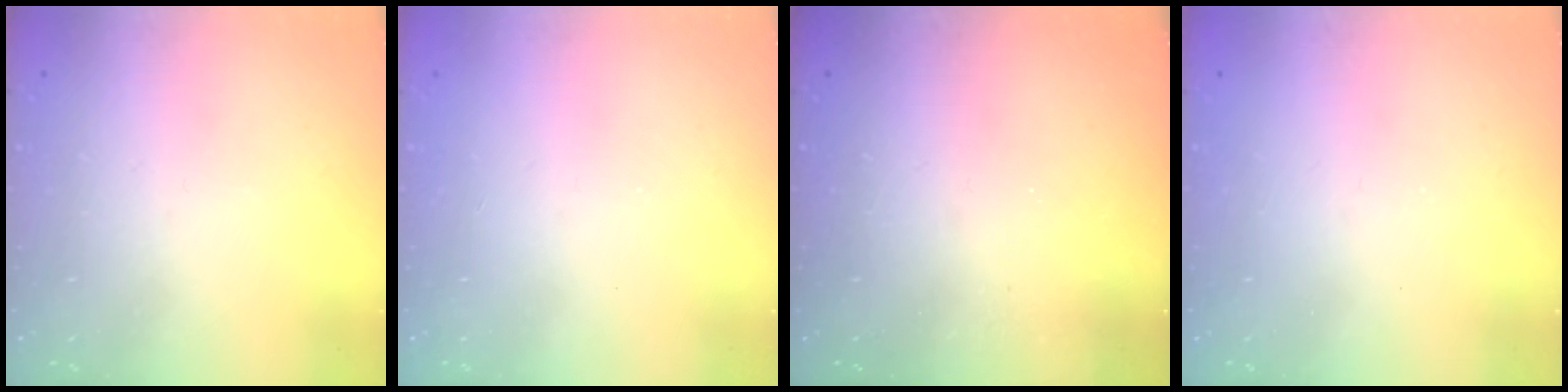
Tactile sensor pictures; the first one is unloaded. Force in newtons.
{"total": 0.7, "press": 0.7, "slide": 0.2}
{"total": 0.8, "press": 0.8, "slide": 0.3}
{"total": 1.5, "press": 1.3, "slide": 0.9}